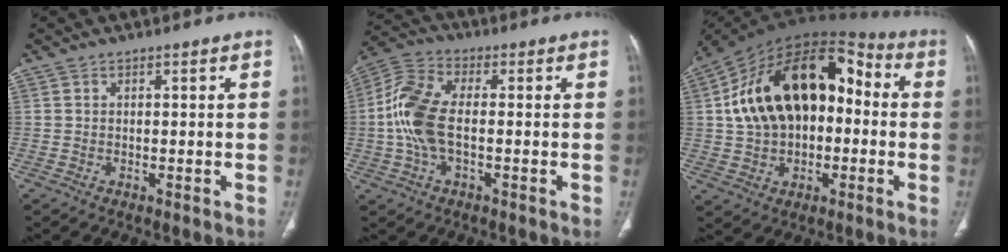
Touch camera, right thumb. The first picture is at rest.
{"total": 11.3, "force": [-0.8, 5.7, 9.7], "torque": [-0.221, 0.025, -0.017]}
{"total": 24.2, "force": [1.8, 15.3, 18.6], "torque": [-0.296, 0.045, 0.025]}